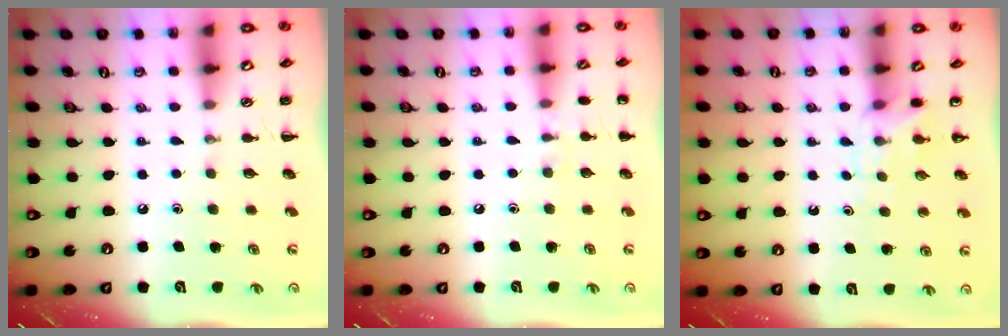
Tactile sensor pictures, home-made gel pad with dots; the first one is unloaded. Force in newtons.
{"total": 5.0, "press": 4.8, "slide": 1.6}
{"total": 3.6, "press": 3.4, "slide": 1.2}